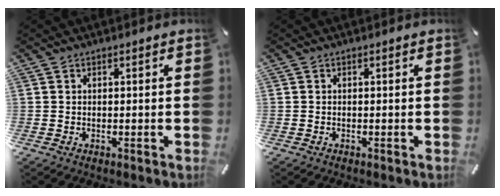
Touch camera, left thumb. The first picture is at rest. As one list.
[{"total": 0.0}]